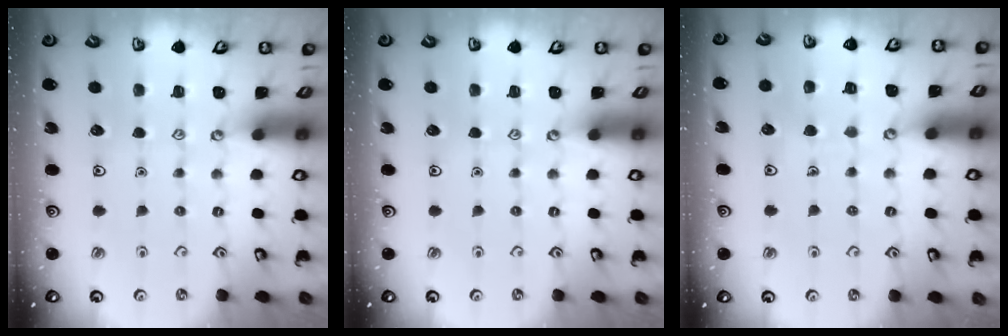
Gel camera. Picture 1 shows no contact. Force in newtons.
{"total": 0.0}
{"total": 5.7, "press": 5.7, "slide": 0.5}